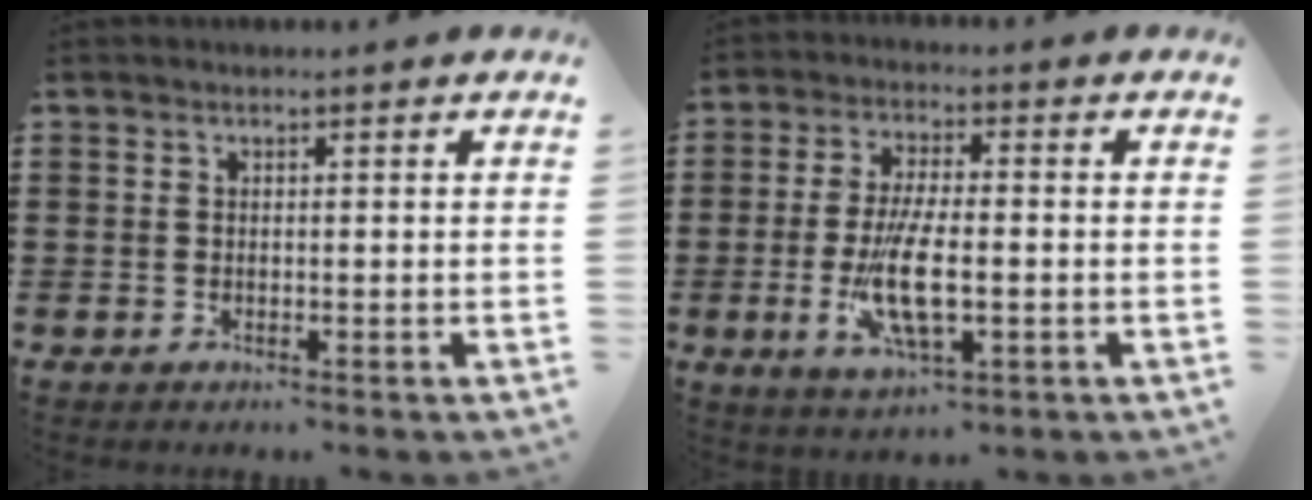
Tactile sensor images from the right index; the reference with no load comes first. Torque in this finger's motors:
{"motor_torque": [2.14, 0.00, 1.05, 0.21]}